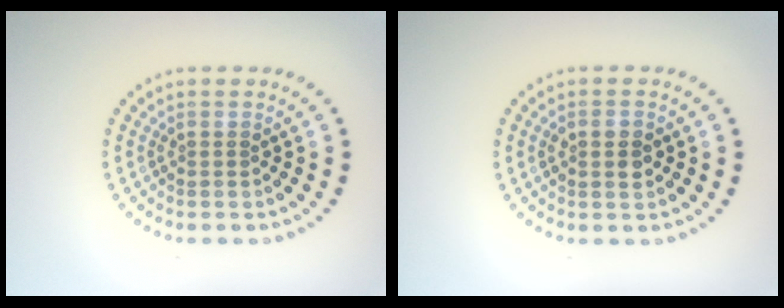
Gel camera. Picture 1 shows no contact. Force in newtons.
{"total": 1.8, "press": 1.8, "slide": 0.2}